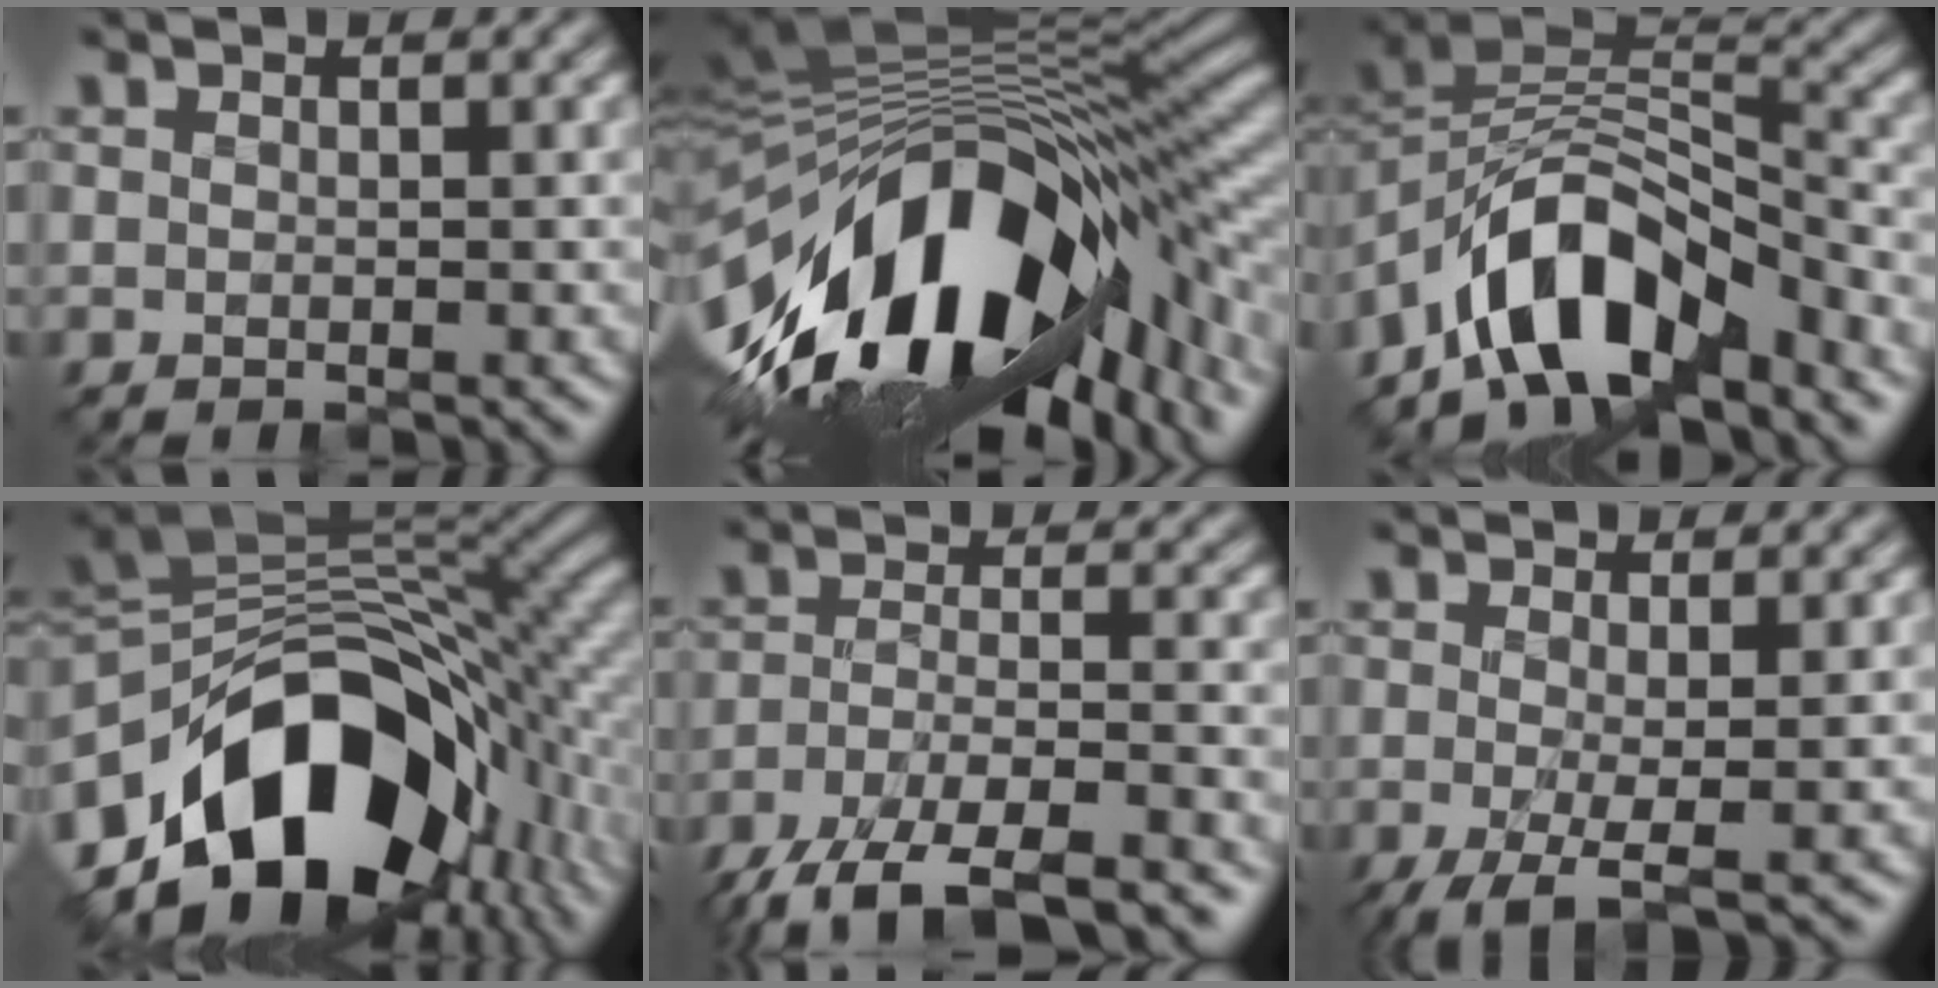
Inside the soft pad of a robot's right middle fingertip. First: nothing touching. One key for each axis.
{"total": 17.8, "fx": -6.2, "fy": 8.5, "fz": 14.4, "tx": -0.256, "ty": -0.006, "tz": -0.106}
{"total": 9.6, "fx": -6.2, "fy": 4.3, "fz": 6.0, "tx": -0.086, "ty": 0.014, "tz": -0.119}
{"total": 17.0, "fx": -7.5, "fy": 10.6, "fz": 11.0, "tx": -0.189, "ty": -0.008, "tz": -0.118}
{"total": 9.3, "fx": -7.4, "fy": 2.3, "fz": 5.3, "tx": -0.102, "ty": -0.005, "tz": -0.131}
{"total": 3.5, "fx": -1.1, "fy": 0.6, "fz": 3.2, "tx": -0.066, "ty": -0.006, "tz": -0.021}